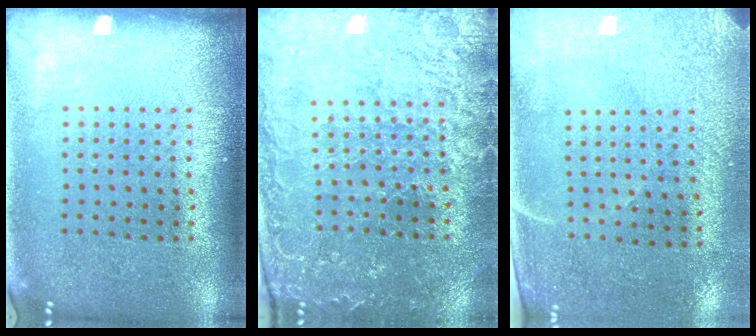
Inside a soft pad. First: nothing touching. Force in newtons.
{"total": 1.7, "press": 1.7, "slide": 0.3}
{"total": 3.0, "press": 2.7, "slide": 1.4}